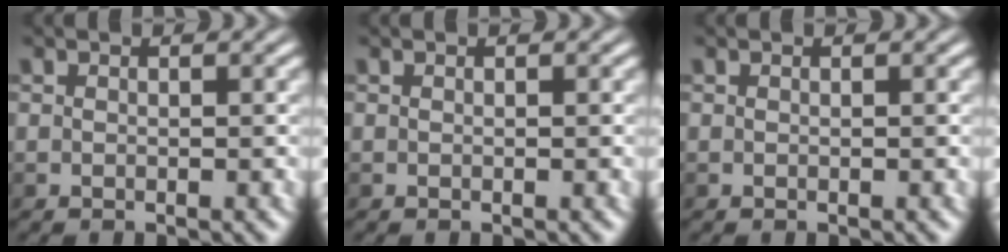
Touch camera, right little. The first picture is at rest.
{"total": 0.0}
{"total": 0.0}